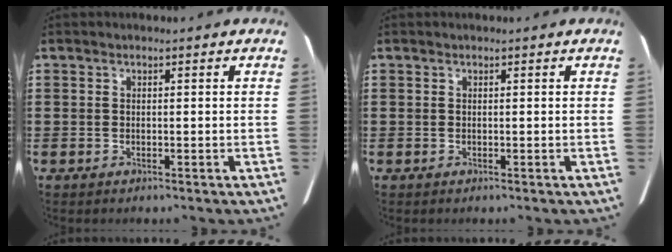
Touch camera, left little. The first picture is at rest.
{"total": 0.0}